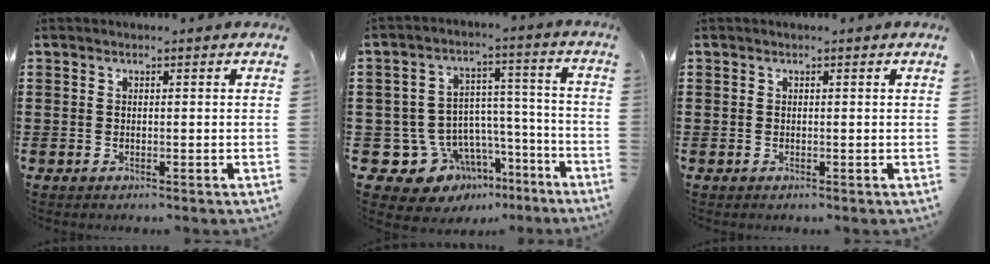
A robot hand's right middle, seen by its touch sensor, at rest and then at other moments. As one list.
[{"total": 9.8, "force": [-6.4, 7.2, 1.7], "torque": [-0.053, 0.021, -0.108]}, {"total": 0.0}]